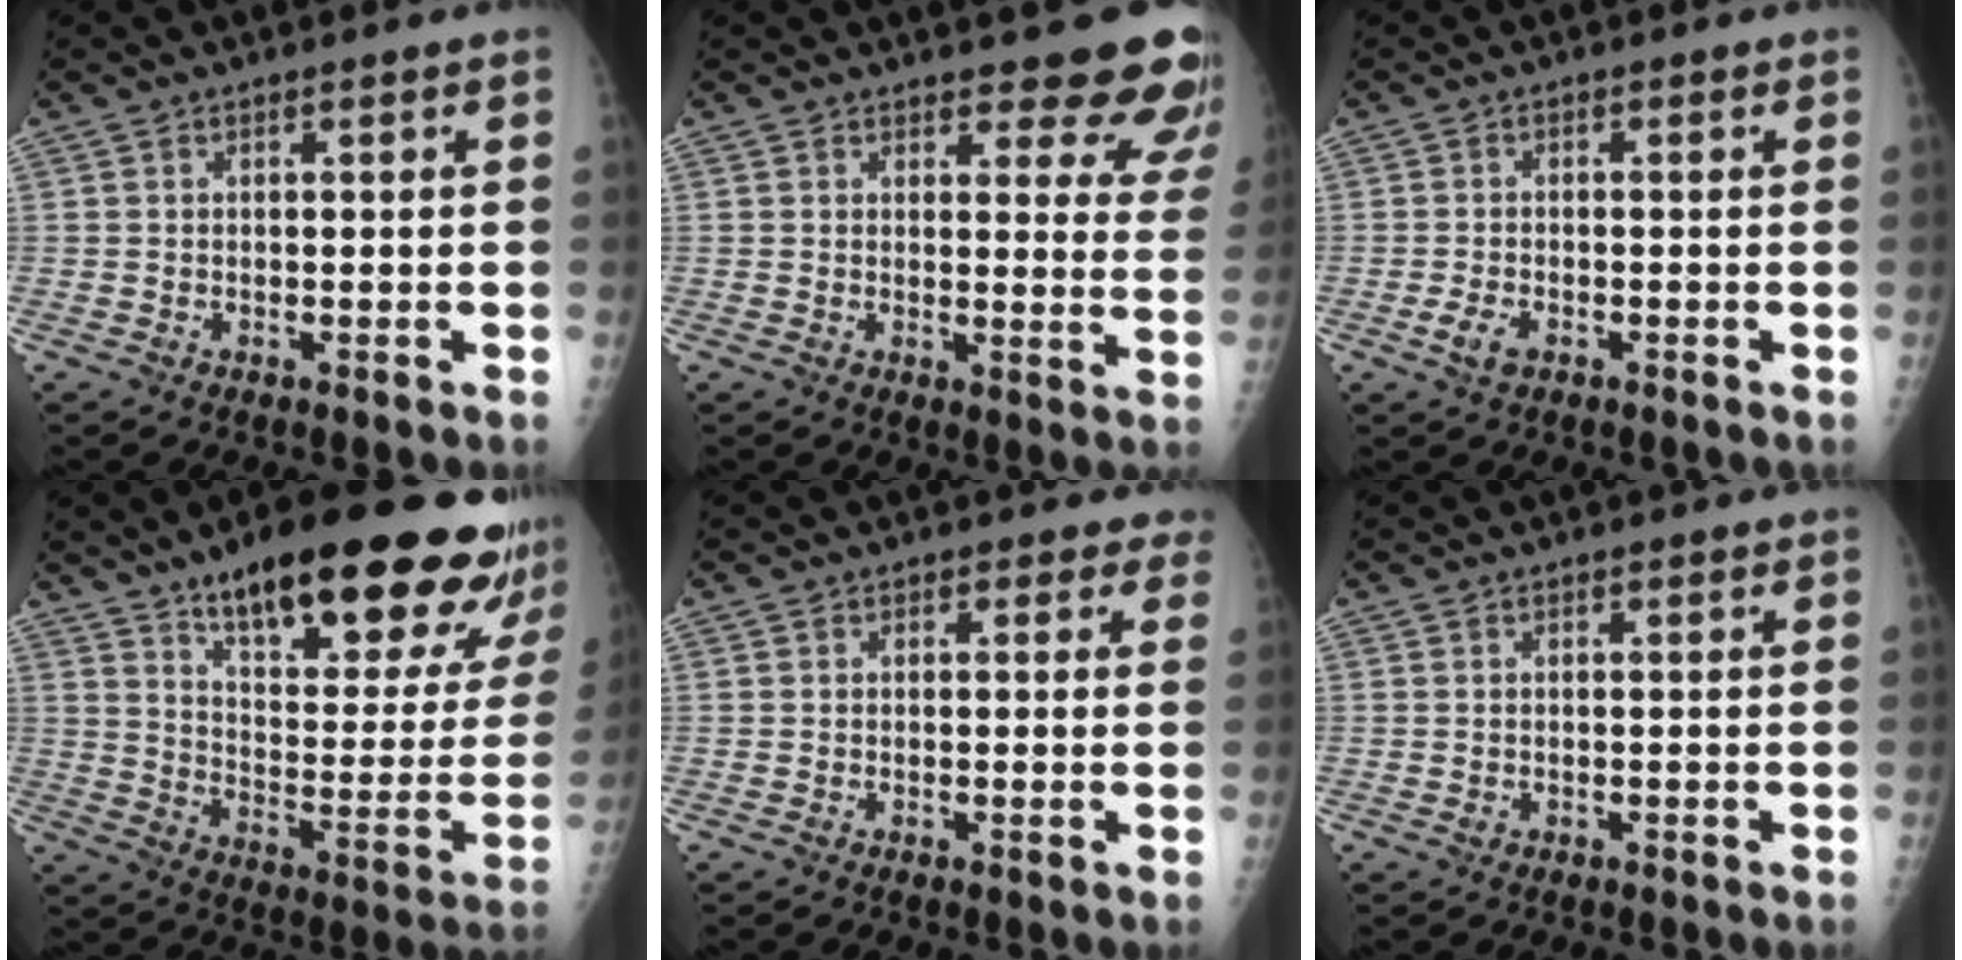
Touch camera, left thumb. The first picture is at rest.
{"total": 12.9, "force": [11.6, 4.0, 4.0], "torque": [0.003, -0.082, 0.110]}
{"total": 3.2, "force": [-1.5, 1.9, 2.1], "torque": [-0.039, 0.001, -0.028]}
{"total": 29.5, "force": [20.0, 8.1, 20.1], "torque": [-0.246, -0.078, 0.286]}
{"total": 2.1, "force": [1.3, 1.6, 0.5], "torque": [0.022, -0.005, 0.002]}
{"total": 0.6, "force": [0.0, 0.5, 0.2], "torque": [-0.001, 0.001, -0.001]}